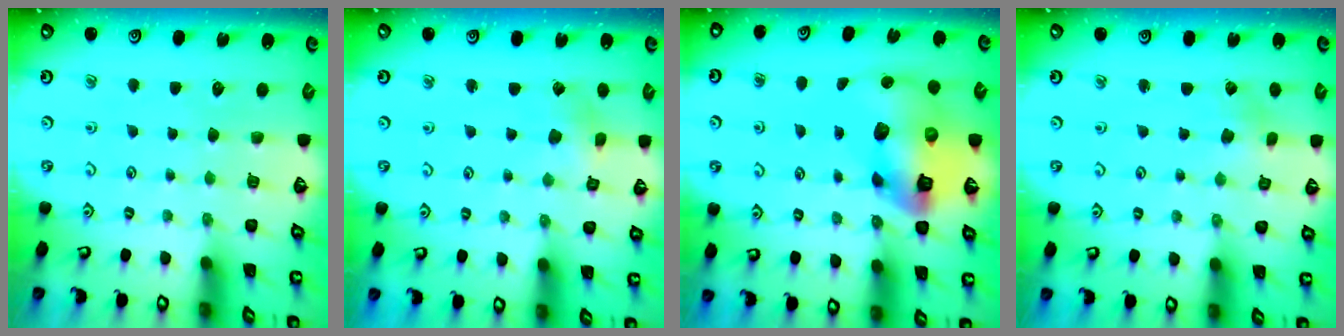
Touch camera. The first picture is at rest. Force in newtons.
{"total": 2.7, "press": 2.7, "slide": 0.3}
{"total": 15.9, "press": 15.7, "slide": 2.4}
{"total": 0.8, "press": 0.8, "slide": 0.2}